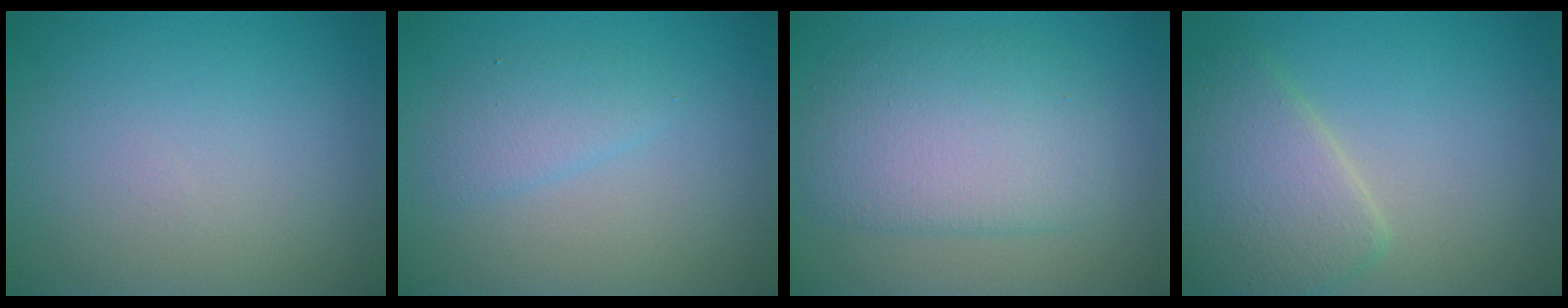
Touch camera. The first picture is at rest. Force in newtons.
{"total": 1.9, "press": 1.9, "slide": 0.1}
{"total": 5.6, "press": 5.6, "slide": 0.2}
{"total": 4.7, "press": 4.7, "slide": 0.2}